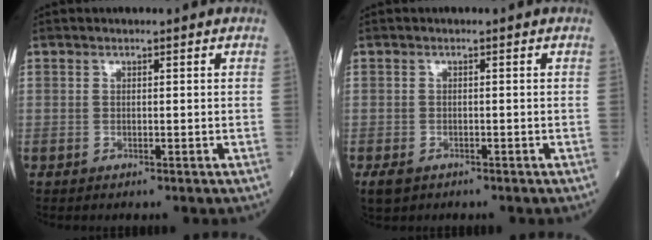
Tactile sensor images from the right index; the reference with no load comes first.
{"total": 2.3, "force": [-1.5, 1.4, 1.1], "torque": [-0.024, -0.002, -0.019]}